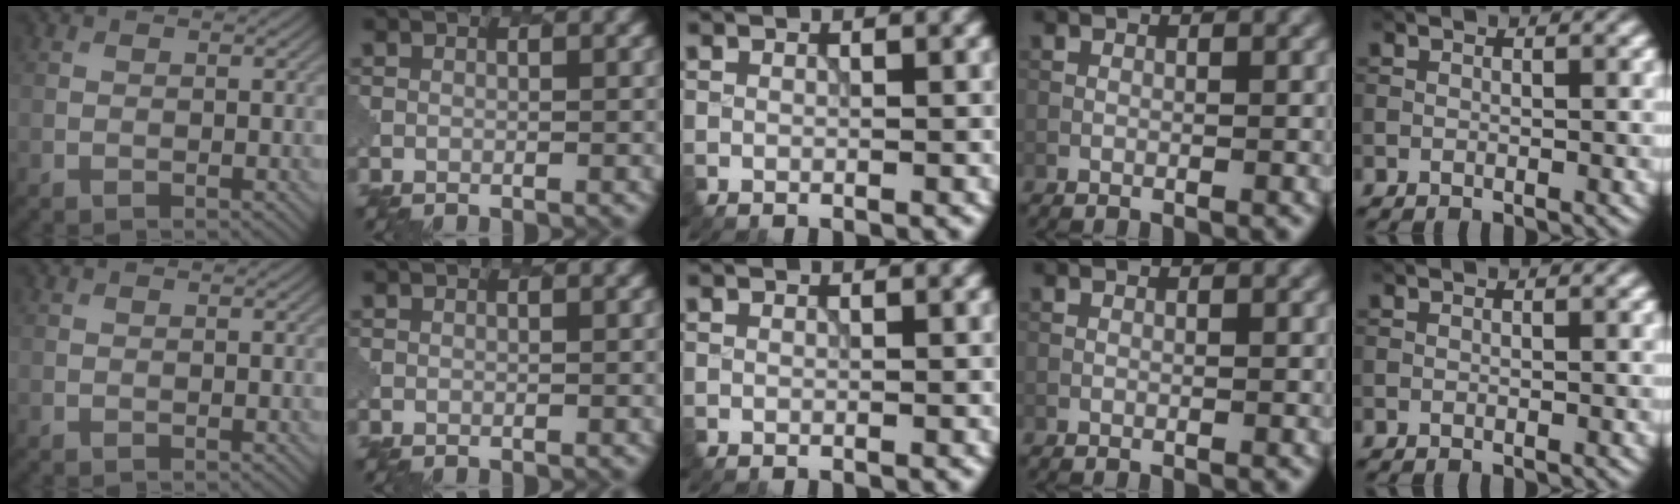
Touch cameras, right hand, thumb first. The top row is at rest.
{}